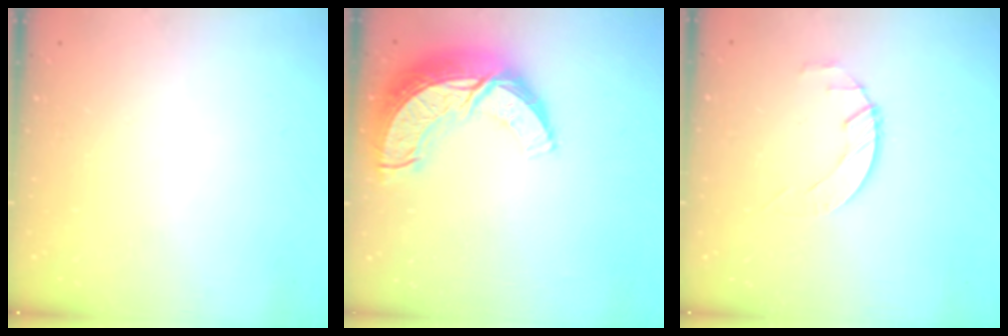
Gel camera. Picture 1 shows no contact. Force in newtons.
{"total": 15.1, "press": 15.1, "slide": 1.3}
{"total": 2.0, "press": 2.0, "slide": 0.3}